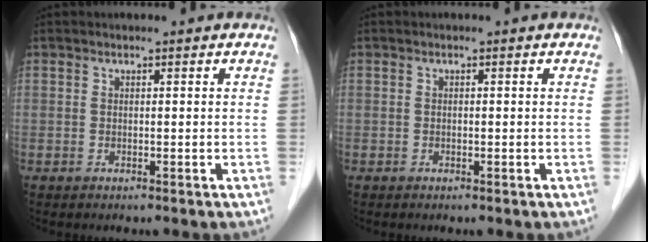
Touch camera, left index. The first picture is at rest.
{"total": 0.6, "force": [-0.6, 0.1, 0.1], "torque": [0.001, -0.005, -0.011]}